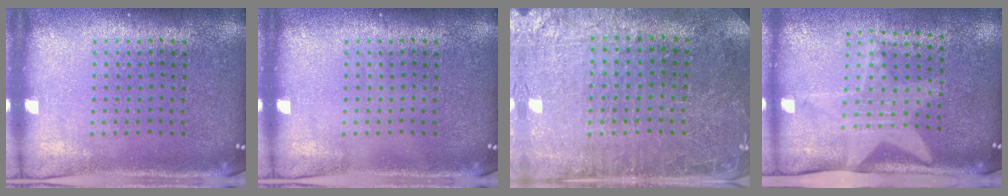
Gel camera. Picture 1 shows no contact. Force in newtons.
{"total": 0.0}
{"total": 1.2, "press": 1.2, "slide": 0.1}
{"total": 2.1, "press": 1.5, "slide": 1.4}